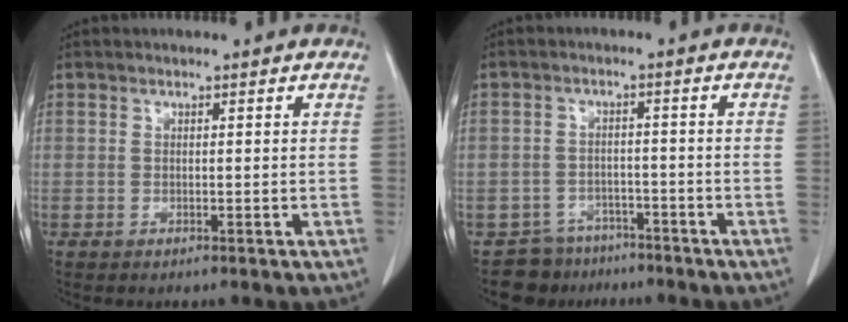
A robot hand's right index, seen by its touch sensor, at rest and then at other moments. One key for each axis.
{"total": 5.8, "fx": -4.5, "fy": 3.5, "fz": -0.9, "tx": 0.023, "ty": 0.022, "tz": -0.070}